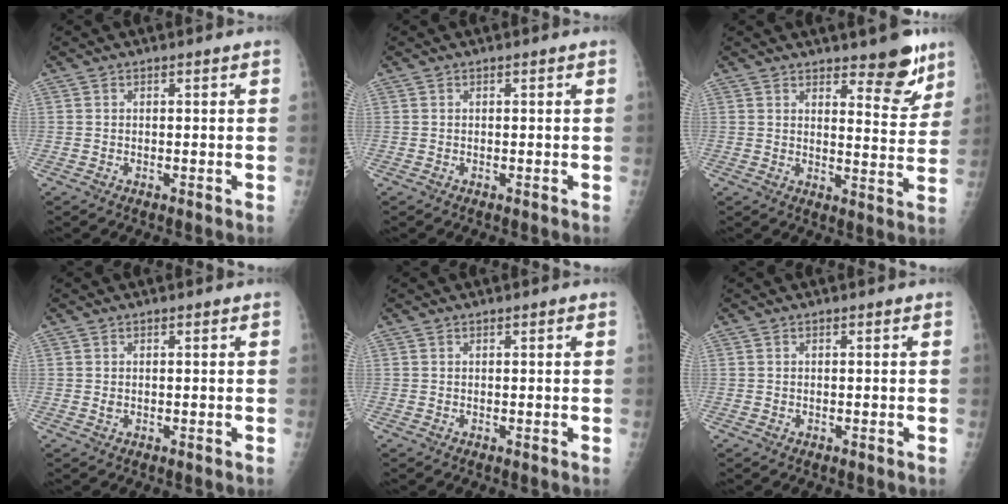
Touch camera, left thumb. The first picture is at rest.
{"total": 0.0}
{"total": 8.8, "force": [6.3, 2.9, 5.4], "torque": [-0.040, -0.047, 0.090]}
{"total": 0.8, "force": [0.3, 0.5, 0.5], "torque": [-0.007, -0.002, 0.006]}
{"total": 0.5, "force": [0.3, 0.2, 0.4], "torque": [-0.005, 0.000, 0.005]}
{"total": 0.0}